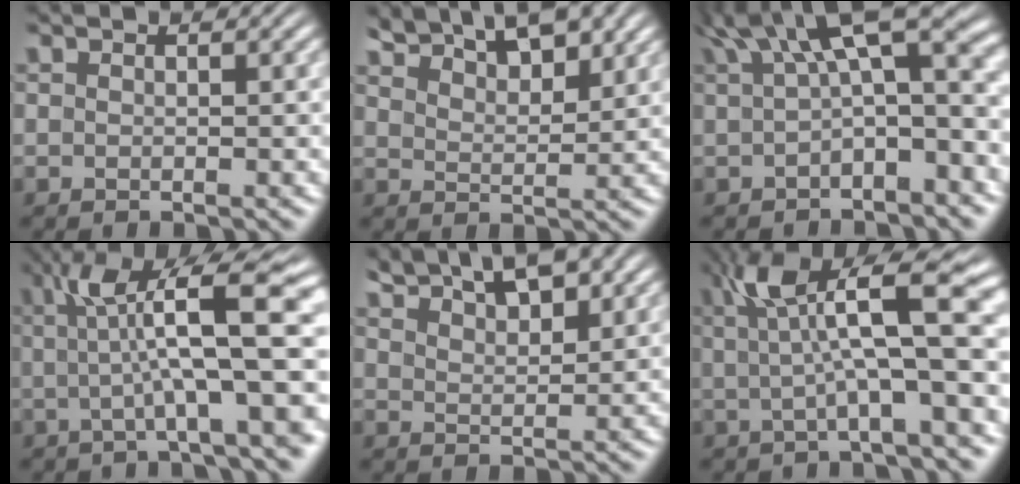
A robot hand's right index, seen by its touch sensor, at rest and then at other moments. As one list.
[{"total": 6.6, "force": [5.2, 2.4, 3.3], "torque": [-0.053, 0.002, 0.085]}, {"total": 7.2, "force": [1.8, 3.0, 6.3], "torque": [-0.081, 0.006, 0.027]}, {"total": 10.8, "force": [2.1, 3.5, 10.0], "torque": [-0.150, 0.015, 0.030]}, {"total": 6.1, "force": [4.8, 1.9, 3.2], "torque": [-0.051, 0.000, 0.084]}, {"total": 9.9, "force": [2.7, 3.1, 9.0], "torque": [-0.127, 0.024, 0.038]}]